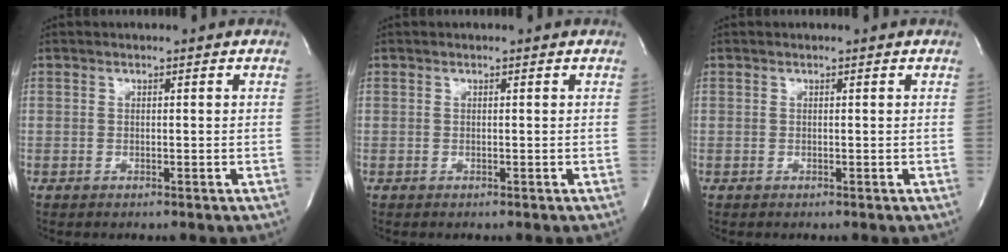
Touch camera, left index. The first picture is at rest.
{"total": 0.0}
{"total": 0.0}